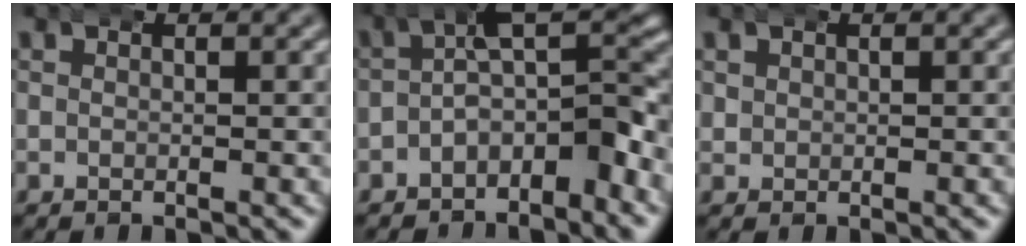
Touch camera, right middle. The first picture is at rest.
{"total": 7.1, "force": [-1.4, 3.6, 6.0], "torque": [-0.063, 0.004, -0.029]}
{"total": 1.1, "force": [0.5, 0.9, 0.3], "torque": [-0.014, -0.002, 0.017]}